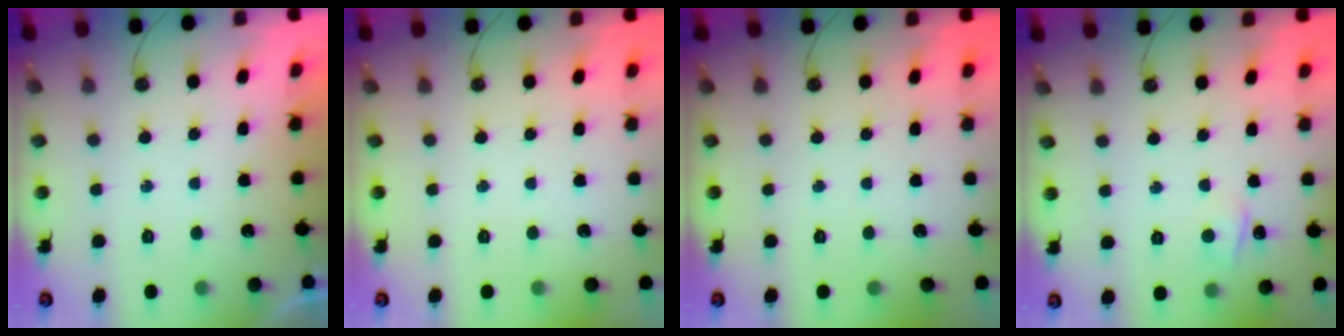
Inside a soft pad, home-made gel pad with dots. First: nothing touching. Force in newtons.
{"total": 0.0}
{"total": 0.0}
{"total": 5.7, "press": 5.6, "slide": 0.8}